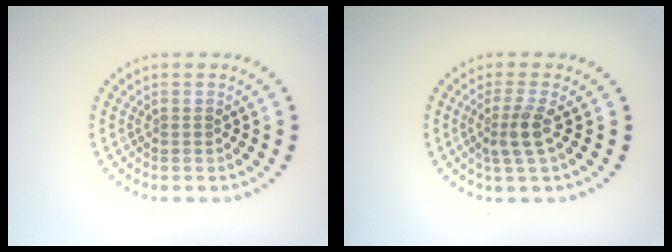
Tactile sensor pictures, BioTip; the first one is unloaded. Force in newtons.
{"total": 2.4, "press": 1.8, "slide": 1.6}